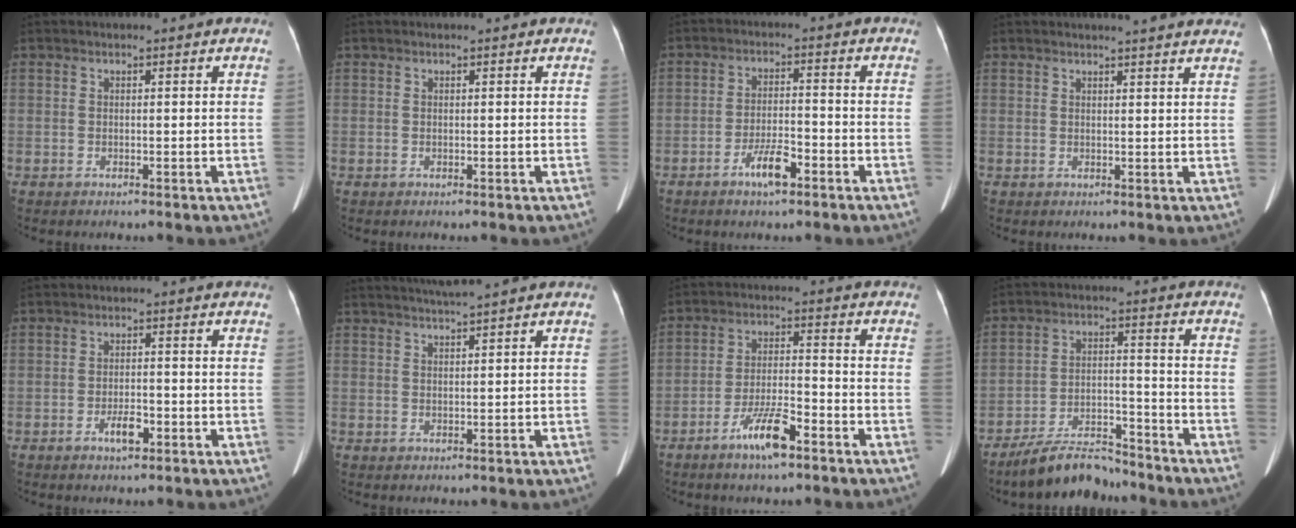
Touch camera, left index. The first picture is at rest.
{"total": 0.0}
{"total": 5.1, "force": [-3.3, 1.1, 3.7], "torque": [-0.074, -0.002, -0.056]}
{"total": 9.0, "force": [8.2, 0.4, 3.8], "torque": [-0.044, 0.009, 0.078]}
{"total": 3.1, "force": [-1.9, 1.0, 2.3], "torque": [-0.044, 0.000, -0.029]}
{"total": 3.1, "force": [2.7, -1.1, 1.2], "torque": [-0.019, 0.006, 0.051]}
{"total": 7.5, "force": [-5.0, 1.2, 5.5], "torque": [-0.111, -0.005, -0.087]}
{"total": 9.3, "force": [-8.6, 2.1, 2.9], "torque": [-0.059, -0.001, -0.148]}